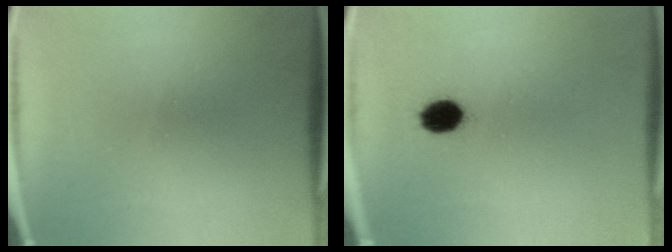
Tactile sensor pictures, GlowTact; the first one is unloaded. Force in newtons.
{"total": 4.7}